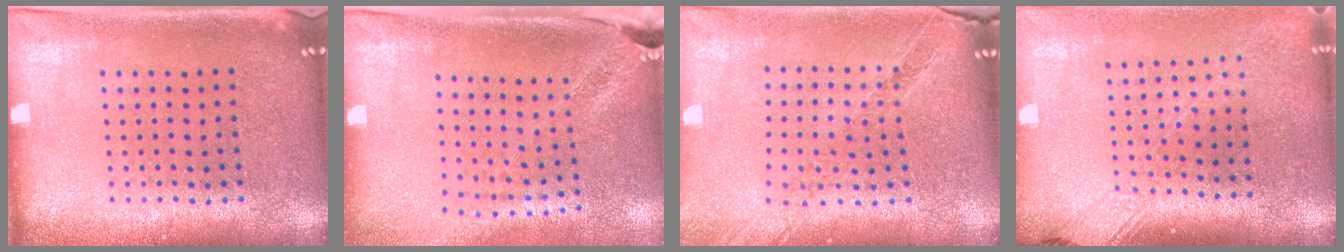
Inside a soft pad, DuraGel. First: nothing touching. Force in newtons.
{"total": 1.9, "press": 1.6, "slide": 1.1}
{"total": 1.1, "press": 1.1, "slide": 0.1}
{"total": 1.8, "press": 1.4, "slide": 1.2}